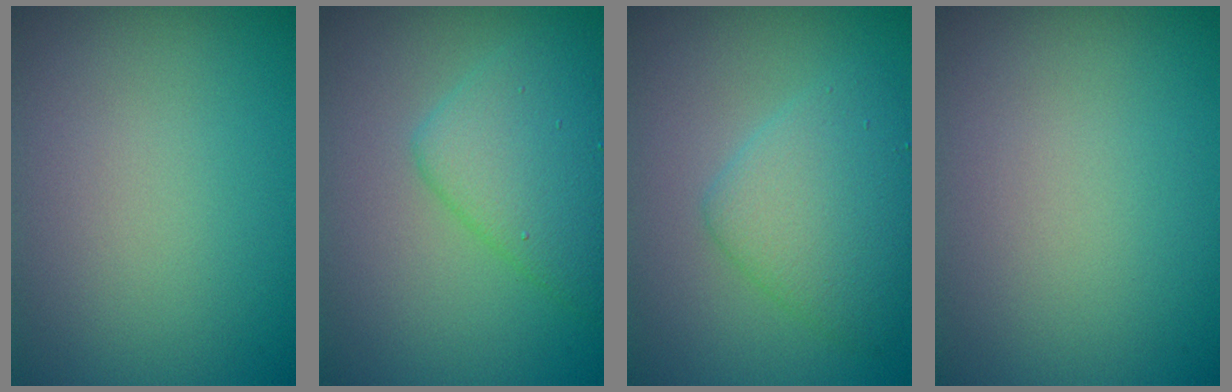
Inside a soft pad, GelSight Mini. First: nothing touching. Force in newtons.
{"total": 4.6, "press": 4.6, "slide": 0.3}
{"total": 4.1, "press": 4.1, "slide": 0.2}
{"total": 0.0}